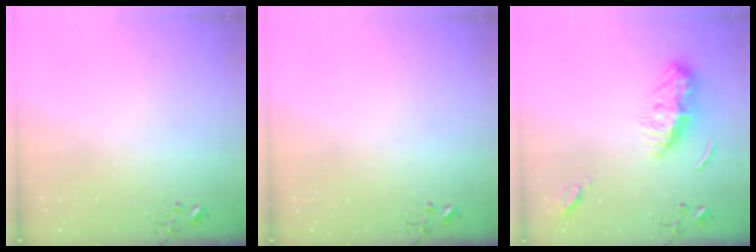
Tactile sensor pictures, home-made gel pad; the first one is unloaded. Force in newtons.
{"total": 0.0}
{"total": 11.1, "press": 11.0, "slide": 1.0}